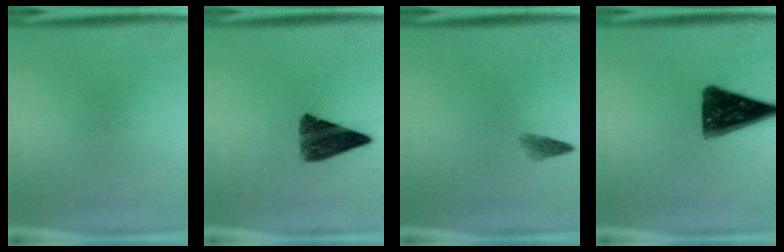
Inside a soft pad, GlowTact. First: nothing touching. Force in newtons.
{"total": 9.1}
{"total": 1.5}
{"total": 13.0}